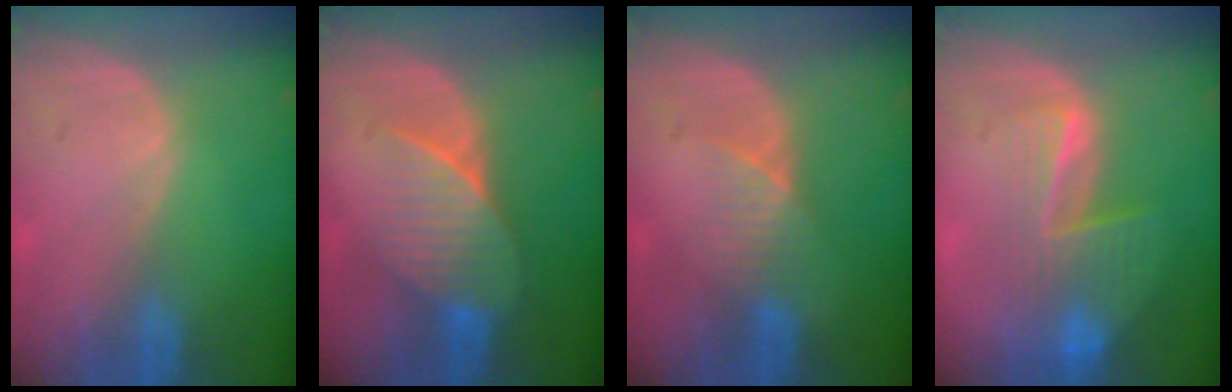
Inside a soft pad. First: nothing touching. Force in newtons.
{"total": 7.3, "press": 6.8, "slide": 2.8}
{"total": 3.6, "press": 3.3, "slide": 1.4}
{"total": 8.2, "press": 7.1, "slide": 4.3}